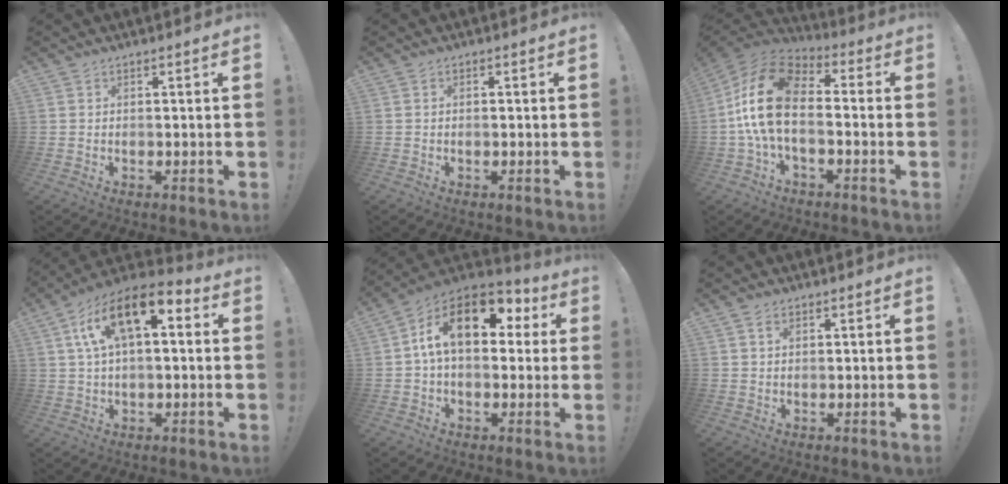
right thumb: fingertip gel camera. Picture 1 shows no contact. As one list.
[{"total": 0.0}, {"total": 16.9, "force": [0.0, 9.5, 14.0], "torque": [-0.266, 0.019, 0.007]}, {"total": 15.2, "force": [5.9, 6.7, 12.3], "torque": [-0.219, -0.010, 0.105]}, {"total": 17.6, "force": [5.1, 9.8, 13.6], "torque": [-0.222, -0.003, 0.086]}, {"total": 1.6, "force": [0.9, 1.0, 0.9], "torque": [-0.019, 0.001, 0.016]}]